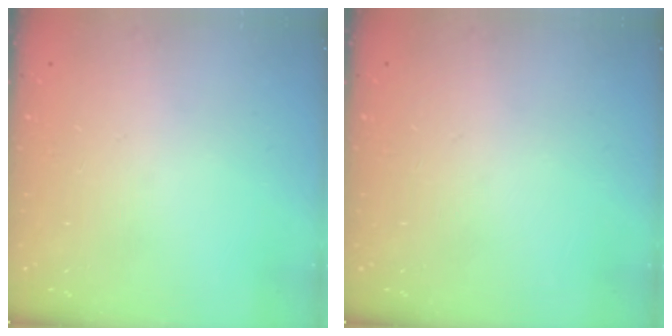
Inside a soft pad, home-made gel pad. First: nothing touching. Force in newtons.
{"total": 0.0}